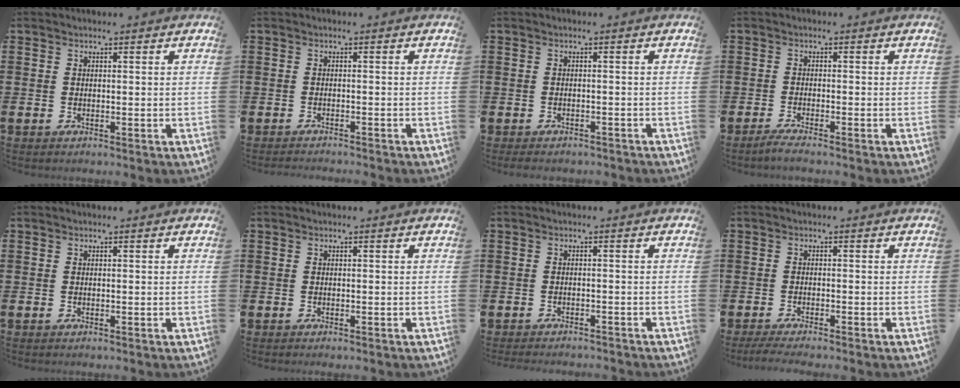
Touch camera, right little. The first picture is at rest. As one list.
[{"total": 0.9, "force": [-0.8, -0.1, 0.0], "torque": [0.000, -0.002, -0.017]}, {"total": 0.6, "force": [-0.5, 0.2, 0.2], "torque": [-0.005, -0.002, -0.010]}, {"total": 1.3, "force": [-0.8, 0.0, 1.0], "torque": [-0.016, 0.000, -0.015]}, {"total": 0.0}, {"total": 0.0}, {"total": 0.8, "force": [-0.8, 0.0, 0.0], "torque": [-0.003, 0.000, -0.016]}, {"total": 1.3, "force": [-0.8, 0.1, 0.9], "torque": [-0.015, -0.001, -0.015]}]